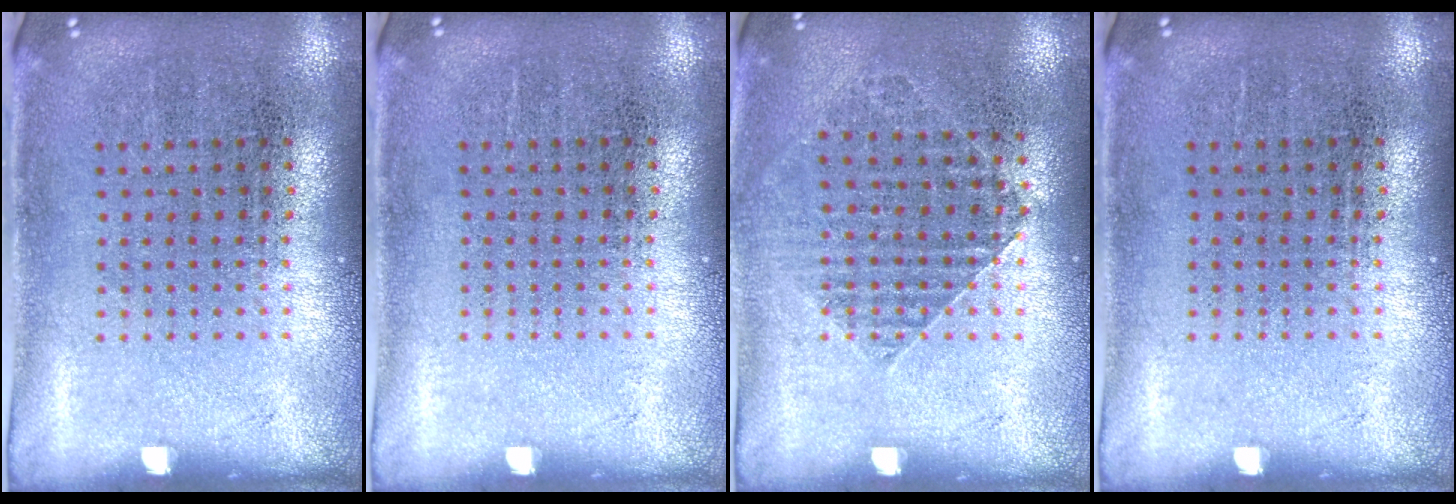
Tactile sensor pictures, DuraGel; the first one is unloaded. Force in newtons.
{"total": 0.0}
{"total": 1.0, "press": 1.0, "slide": 0.2}
{"total": 0.0}